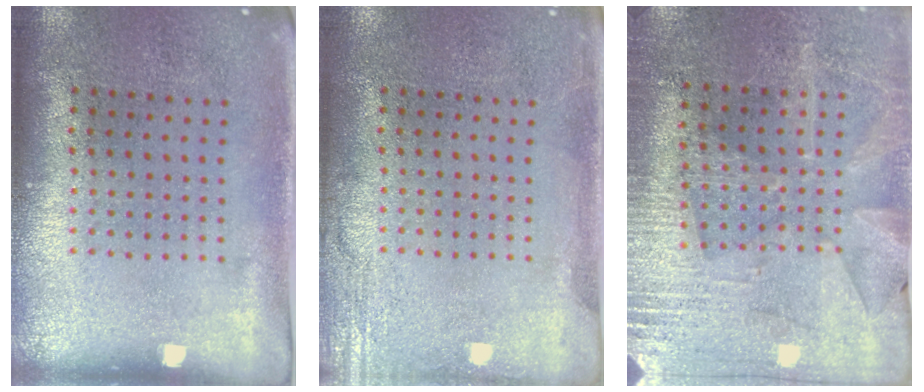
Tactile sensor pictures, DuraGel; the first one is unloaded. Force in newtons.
{"total": 2.4, "press": 2.4, "slide": 0.3}
{"total": 2.9, "press": 2.8, "slide": 0.5}